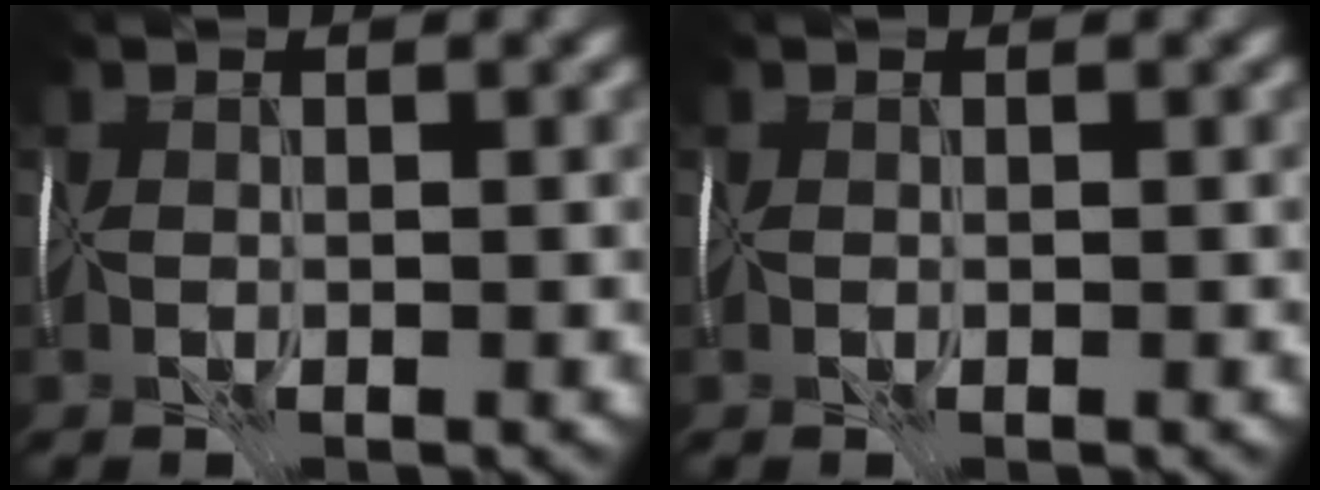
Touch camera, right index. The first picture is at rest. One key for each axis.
{"total": 0.0}